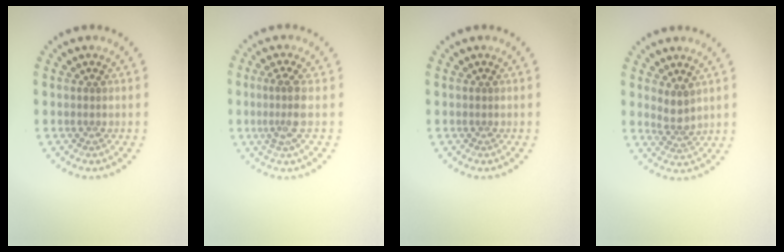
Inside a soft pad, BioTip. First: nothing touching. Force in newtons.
{"total": 2.3, "press": 1.7, "slide": 1.5}
{"total": 0.0}
{"total": 1.9, "press": 1.5, "slide": 1.2}